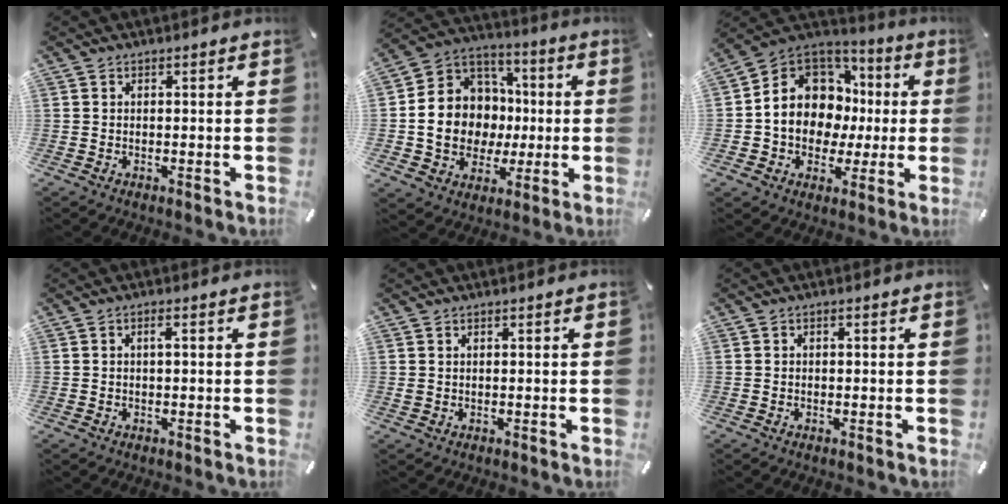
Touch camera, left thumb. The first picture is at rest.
{"total": 15.1, "force": [-2.2, 13.6, 6.3], "torque": [-0.133, 0.006, -0.027]}
{"total": 13.5, "force": [0.3, 11.8, 6.4], "torque": [-0.130, -0.016, 0.012]}
{"total": 1.4, "force": [0.2, 0.5, 1.2], "torque": [-0.024, 0.003, 0.002]}
{"total": 0.8, "force": [0.3, 0.7, 0.2], "torque": [-0.003, 0.003, 0.005]}
{"total": 0.7, "force": [-0.1, 0.5, 0.4], "torque": [-0.006, 0.002, -0.004]}